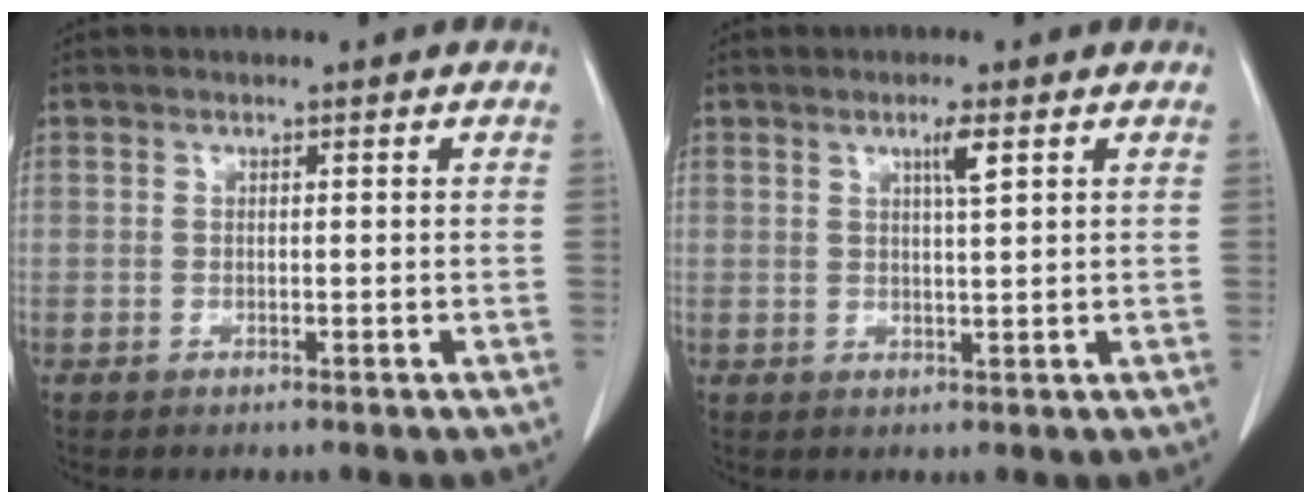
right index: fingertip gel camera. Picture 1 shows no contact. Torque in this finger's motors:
{"motor_torque": [0.06, 0.07, 0.02, 0.02]}